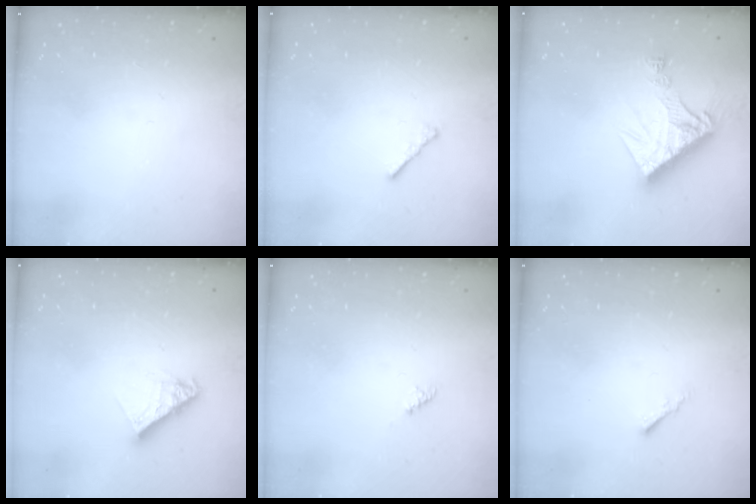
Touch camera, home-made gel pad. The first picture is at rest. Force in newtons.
{"total": 1.9, "press": 1.8, "slide": 0.5}
{"total": 13.9, "press": 13.9, "slide": 1.4}
{"total": 9.5, "press": 9.5, "slide": 0.7}
{"total": 1.1, "press": 1.1, "slide": 0.3}
{"total": 0.5, "press": 0.4, "slide": 0.3}